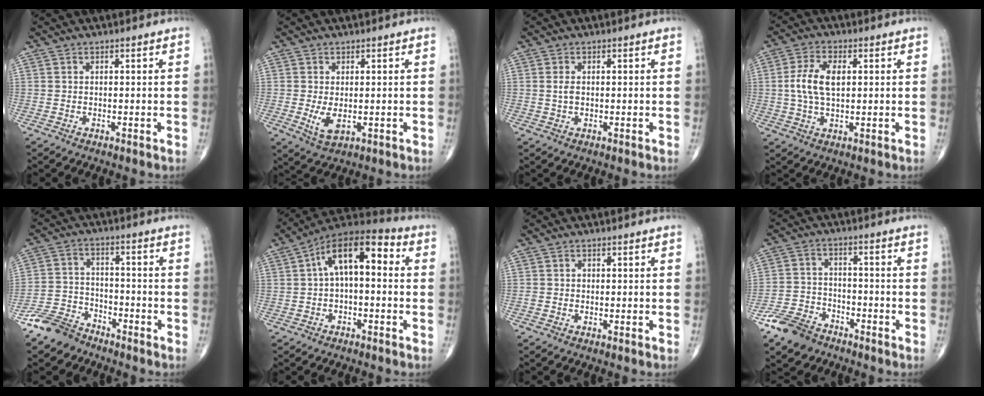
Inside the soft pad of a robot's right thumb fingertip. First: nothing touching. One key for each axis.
{"total": 4.1, "fx": -0.4, "fy": 2.1, "fz": 3.4, "tx": -0.062, "ty": -0.011, "tz": 0.002}
{"total": 1.7, "fx": 0.1, "fy": 1.0, "fz": 1.3, "tx": -0.025, "ty": -0.002, "tz": 0.002}
{"total": 7.8, "fx": 1.0, "fy": 4.1, "fz": 6.5, "tx": -0.138, "ty": 0.007, "tz": 0.018}
{"total": 7.8, "fx": -6.4, "fy": 4.2, "fz": 1.7, "tx": -0.022, "ty": 0.037, "tz": -0.135}
{"total": 12.6, "fx": 1.6, "fy": 6.1, "fz": 10.9, "tx": -0.161, "ty": 0.043, "tz": 0.012}
{"total": 0.7, "fx": -0.1, "fy": 0.7, "fz": 0.3, "tx": -0.001, "ty": 0.003, "tz": -0.003}
{"total": 8.6, "fx": -6.2, "fy": 5.1, "fz": 2.9, "tx": -0.049, "ty": 0.030, "tz": -0.123}